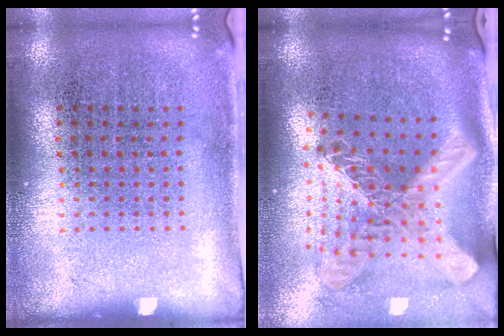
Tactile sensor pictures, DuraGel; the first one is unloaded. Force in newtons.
{"total": 3.0, "press": 2.1, "slide": 2.1}